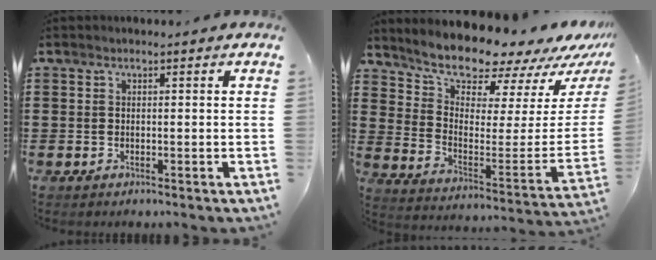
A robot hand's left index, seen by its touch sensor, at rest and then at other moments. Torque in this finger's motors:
{"motor_torque": [2.14, 0.00, 1.05, 0.21]}